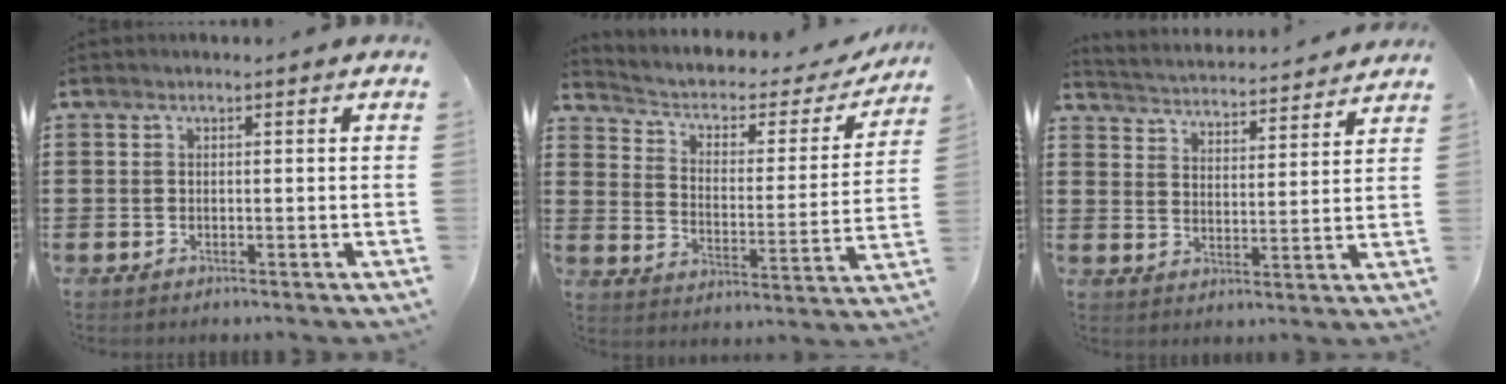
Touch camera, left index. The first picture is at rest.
{"total": 3.1, "force": [1.7, 2.0, 1.8], "torque": [-0.048, -0.012, 0.018]}
{"total": 3.3, "force": [3.3, -0.2, -0.2], "torque": [-0.019, -0.033, 0.051]}